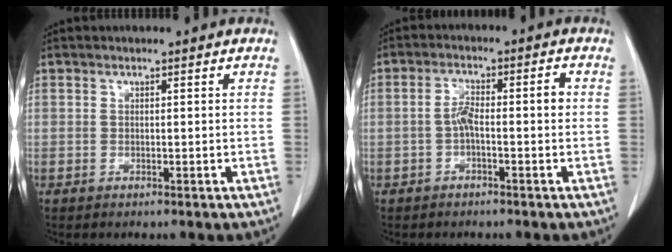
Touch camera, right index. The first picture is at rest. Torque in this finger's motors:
{"motor_torque": [0.13, 0.02, 0.09, 0.02]}